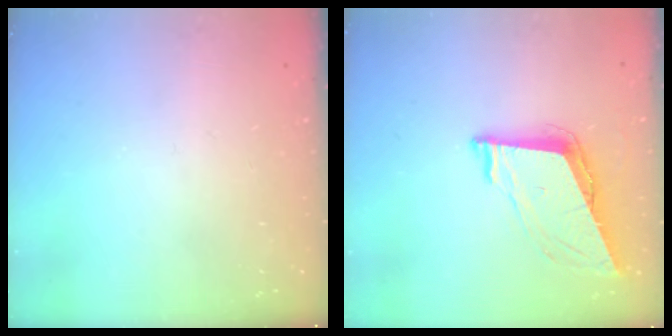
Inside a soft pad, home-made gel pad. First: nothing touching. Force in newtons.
{"total": 9.3, "press": 8.8, "slide": 3.2}